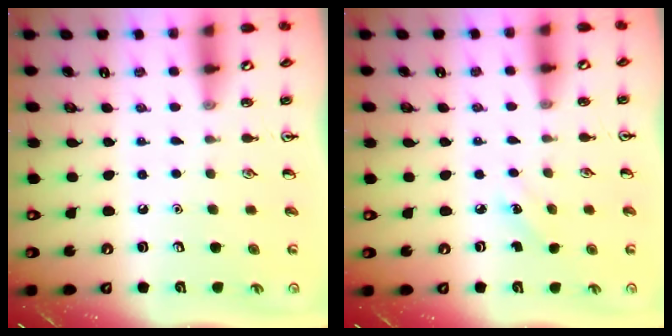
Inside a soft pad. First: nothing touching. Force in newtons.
{"total": 2.8, "press": 2.6, "slide": 1.0}